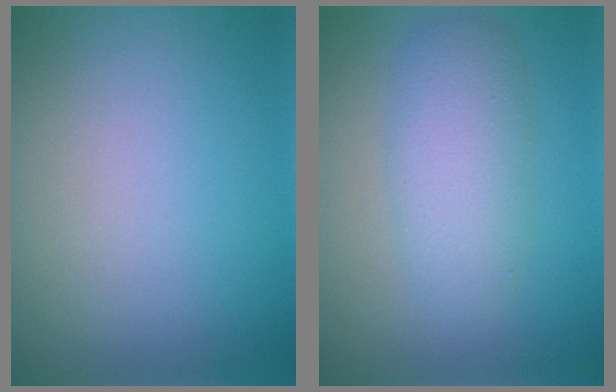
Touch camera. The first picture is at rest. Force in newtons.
{"total": 4.1, "press": 4.1, "slide": 0.1}